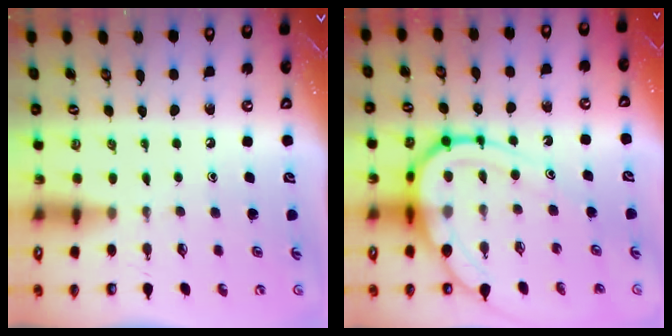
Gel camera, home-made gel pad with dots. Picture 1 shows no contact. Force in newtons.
{"total": 14.3, "press": 14.2, "slide": 1.4}